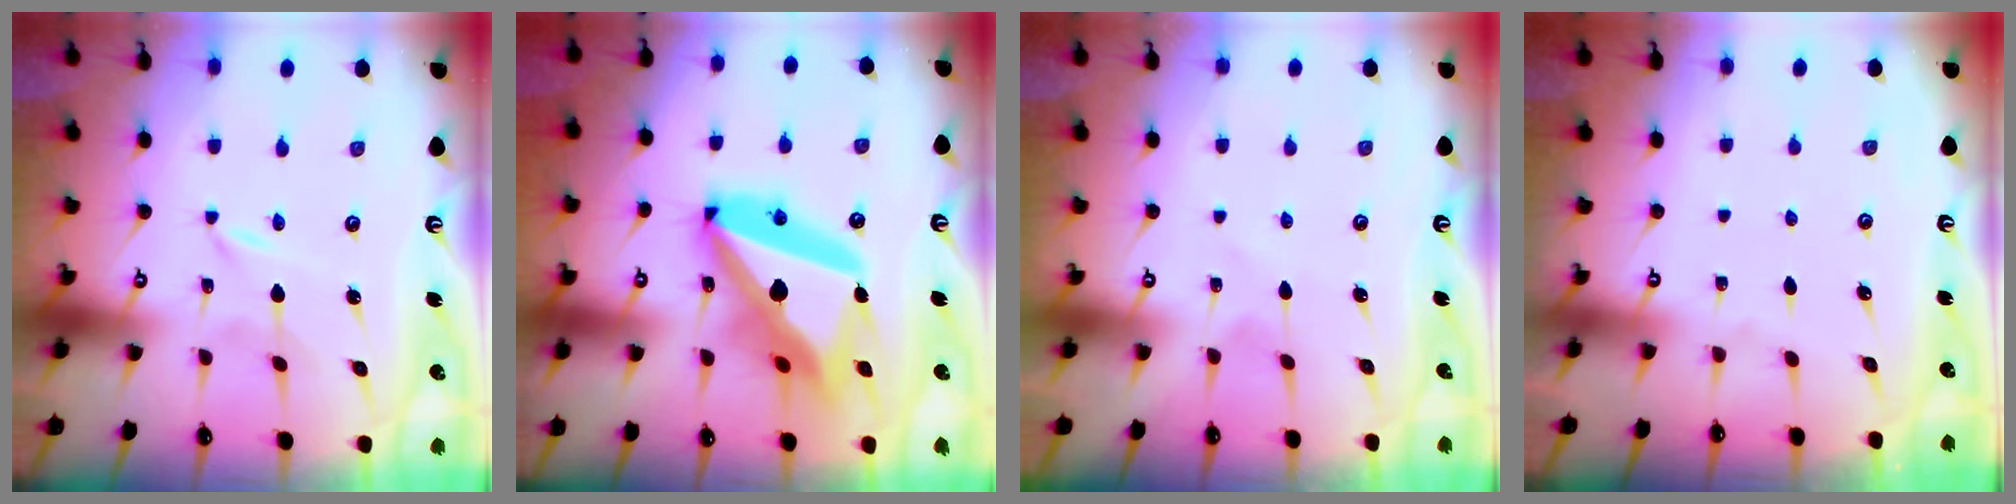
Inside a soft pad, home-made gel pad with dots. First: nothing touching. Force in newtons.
{"total": 23.8, "press": 23.6, "slide": 3.0}
{"total": 2.8, "press": 2.8, "slide": 0.3}
{"total": 0.0}